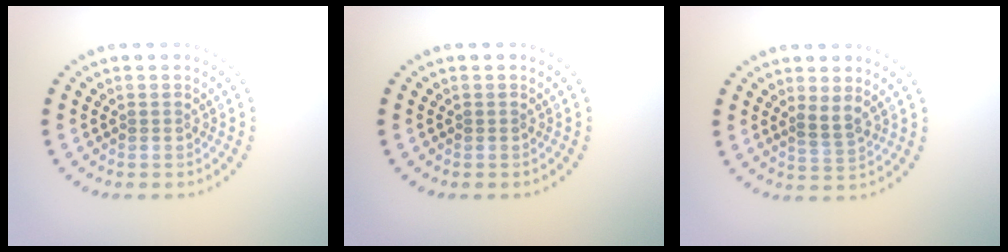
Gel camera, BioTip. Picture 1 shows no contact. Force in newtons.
{"total": 0.0}
{"total": 1.8, "press": 1.5, "slide": 0.9}